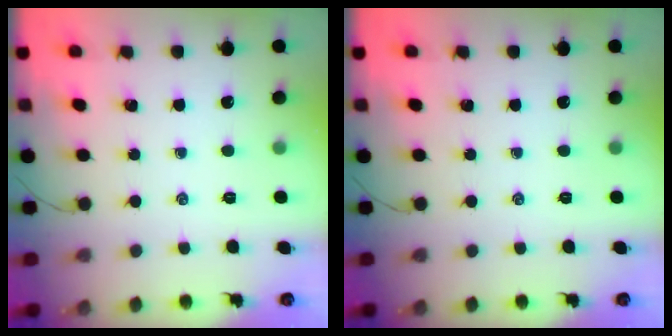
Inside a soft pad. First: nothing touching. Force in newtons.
{"total": 0.0}